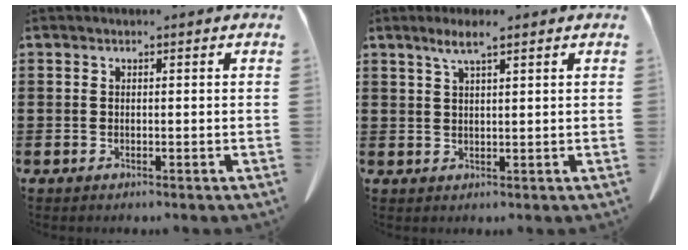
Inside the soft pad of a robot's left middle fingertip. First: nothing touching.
{"total": 3.2, "force": [2.0, 0.2, 2.4], "torque": [-0.052, 0.003, 0.034]}